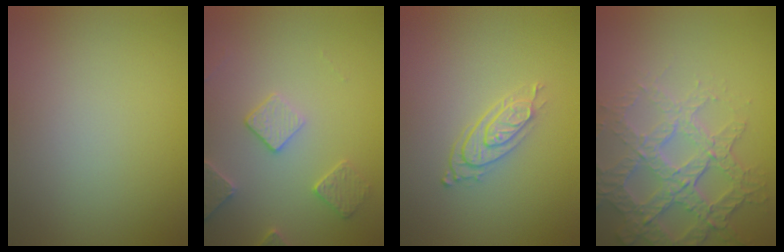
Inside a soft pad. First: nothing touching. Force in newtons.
{"total": 2.8, "press": 2.7, "slide": 0.6}
{"total": 2.7, "press": 2.1, "slide": 1.7}
{"total": 6.7, "press": 5.2, "slide": 4.2}